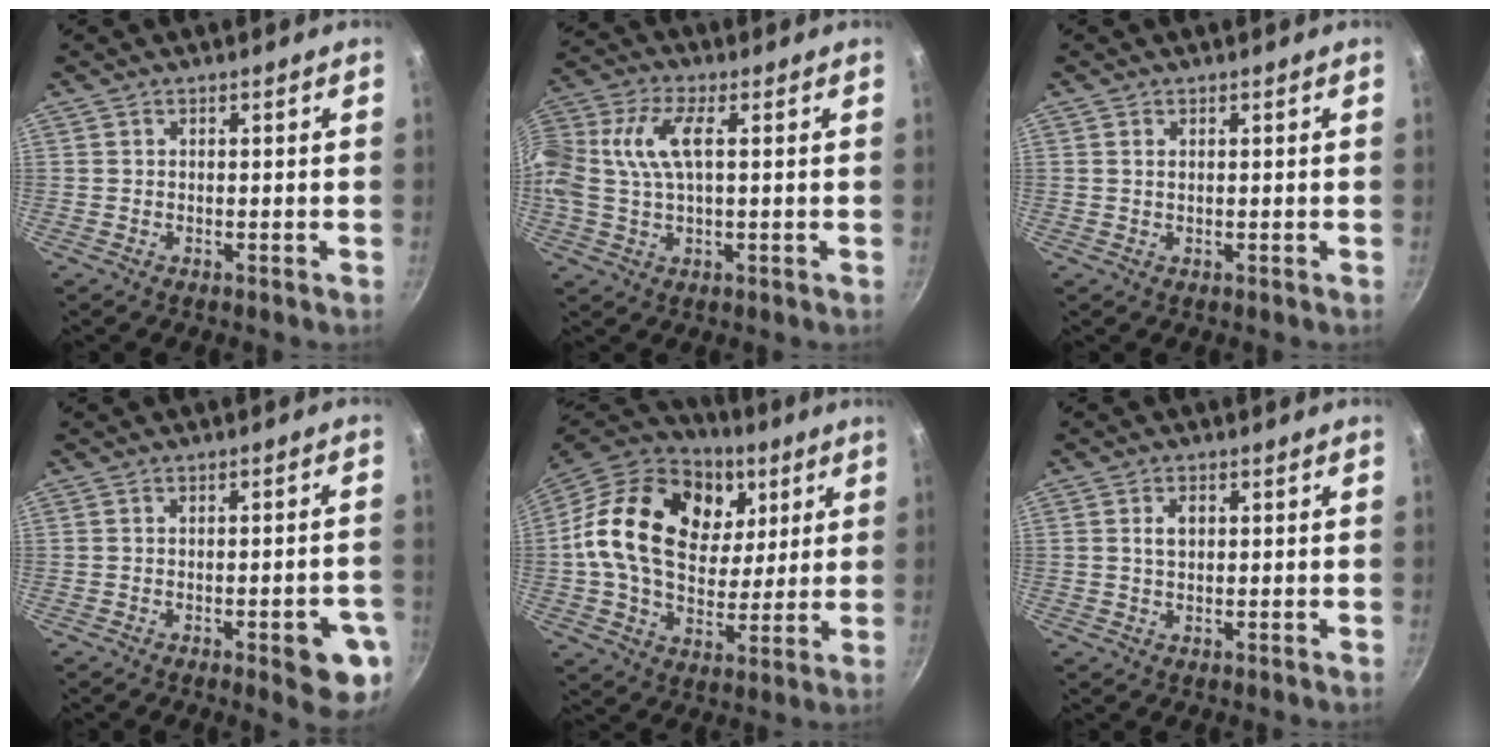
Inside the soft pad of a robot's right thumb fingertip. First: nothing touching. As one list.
[{"total": 13.2, "force": [2.2, 6.7, 11.1], "torque": [-0.244, 0.020, 0.029]}, {"total": 0.9, "force": [0.4, 0.5, 0.7], "torque": [-0.013, 0.001, 0.007]}, {"total": 9.0, "force": [-3.2, 2.9, 7.9], "torque": [-0.073, 0.012, -0.035]}, {"total": 25.6, "force": [7.1, 17.8, 16.9], "torque": [-0.281, -0.003, 0.112]}, {"total": 2.7, "force": [0.5, 1.7, 2.0], "torque": [-0.028, 0.002, 0.010]}]